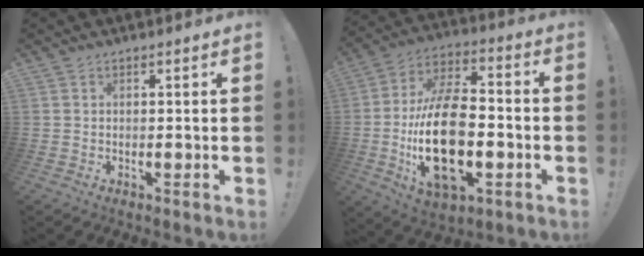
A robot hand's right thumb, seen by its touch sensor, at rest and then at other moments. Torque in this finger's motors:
{"motor_torque": [2.38, 2.63, 2.31, -0.46, 0.88]}